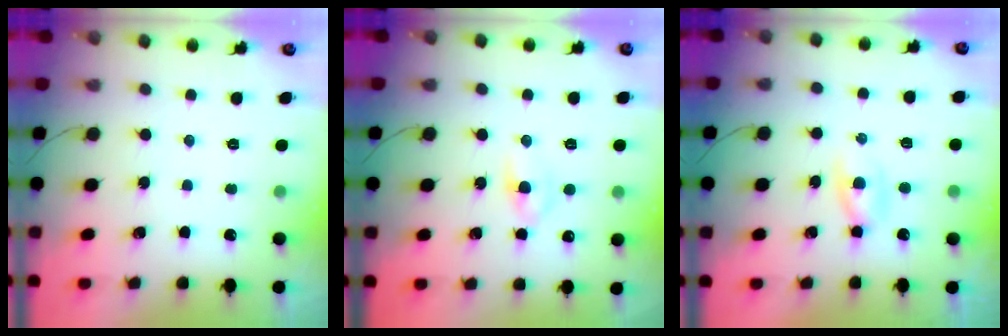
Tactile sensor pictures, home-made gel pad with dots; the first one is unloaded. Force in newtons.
{"total": 2.7, "press": 2.5, "slide": 1.1}
{"total": 2.7, "press": 2.5, "slide": 1.1}